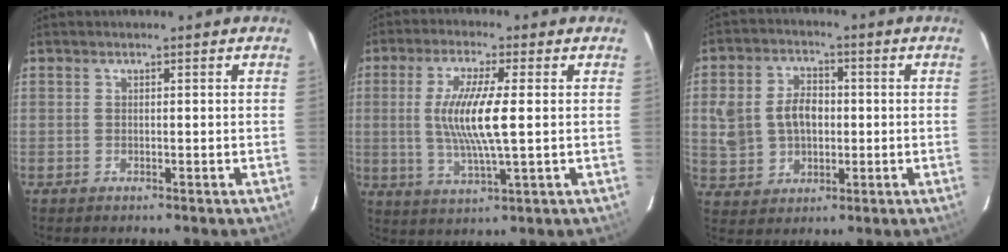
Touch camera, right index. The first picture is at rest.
{"total": 10.7, "force": [0.5, 1.5, 10.6], "torque": [-0.206, -0.007, 0.012]}
{"total": 10.4, "force": [0.5, 7.9, 6.8], "torque": [-0.153, 0.023, 0.022]}